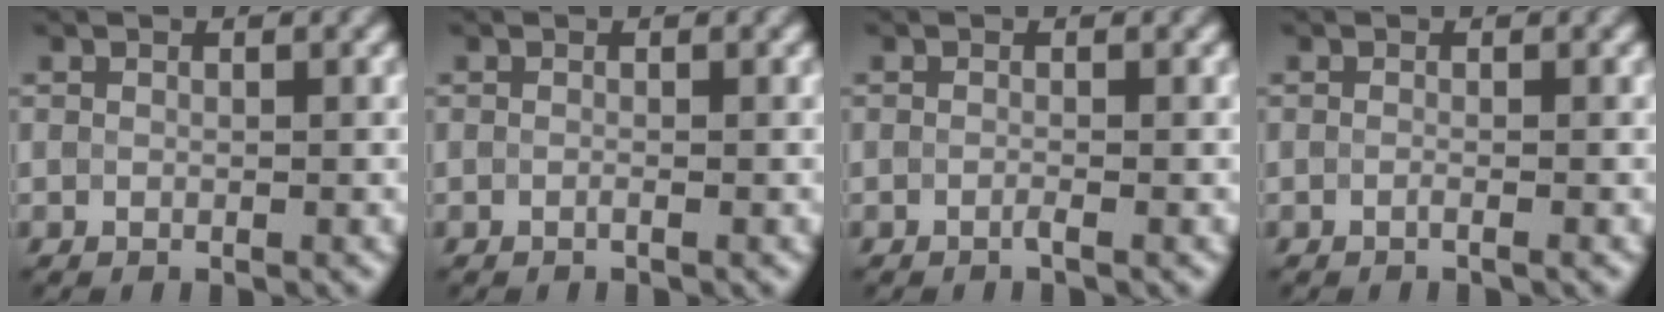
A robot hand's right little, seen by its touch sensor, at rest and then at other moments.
{"total": 0.6, "force": [-0.5, -0.1, 0.0], "torque": [0.000, -0.008, -0.013]}
{"total": 1.0, "force": [-0.9, -0.3, -0.2], "torque": [0.001, -0.006, -0.015]}
{"total": 0.7, "force": [-0.7, 0.1, 0.2], "torque": [0.002, -0.008, -0.017]}